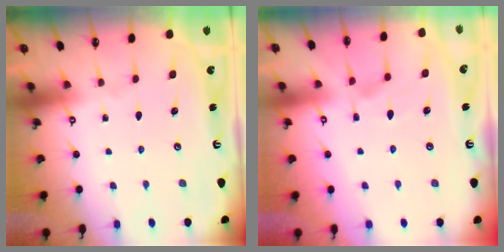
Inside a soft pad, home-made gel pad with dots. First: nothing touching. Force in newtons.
{"total": 1.4, "press": 0.7, "slide": 1.2}